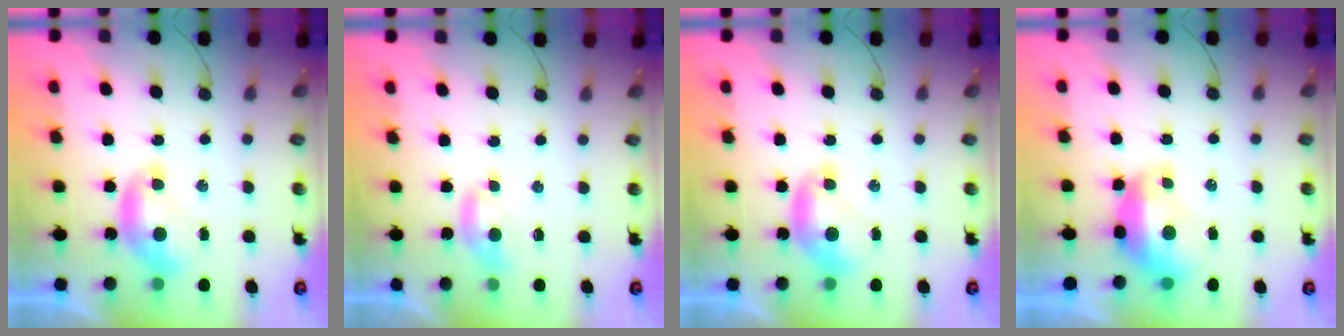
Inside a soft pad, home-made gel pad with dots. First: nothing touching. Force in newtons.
{"total": 3.0, "press": 2.9, "slide": 0.4}
{"total": 0.0}
{"total": 2.3, "press": 2.2, "slide": 0.6}